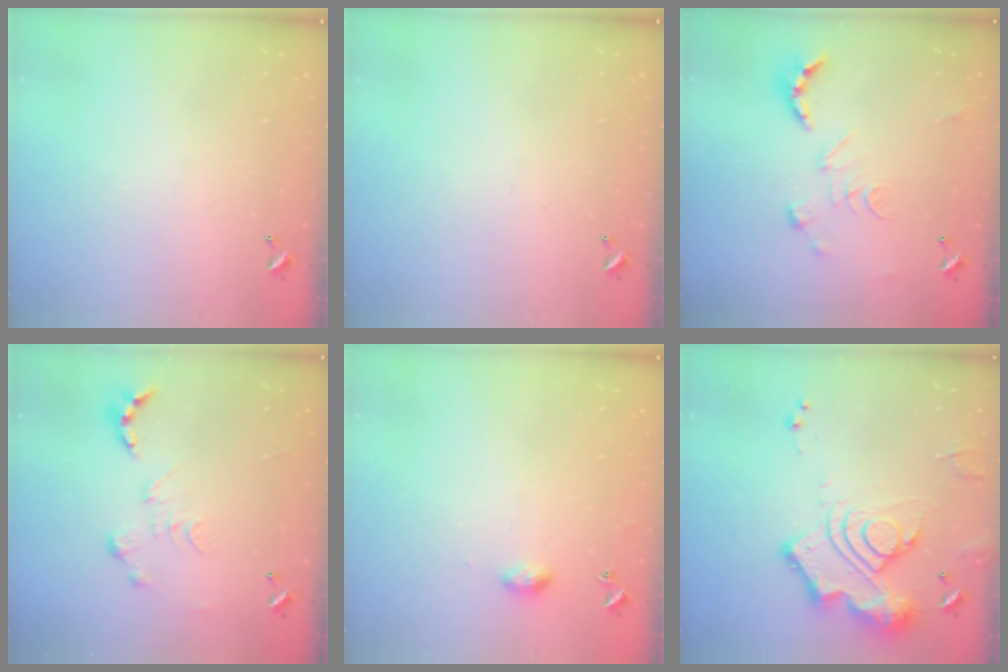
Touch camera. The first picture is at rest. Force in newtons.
{"total": 0.0}
{"total": 2.6, "press": 2.1, "slide": 1.5}
{"total": 0.0}
{"total": 5.2, "press": 5.2, "slide": 0.7}
{"total": 17.0, "press": 16.9, "slide": 1.8}